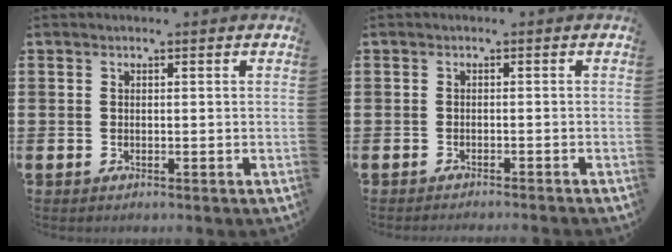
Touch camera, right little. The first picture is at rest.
{"total": 0.8, "force": [-0.8, -0.2, 0.0], "torque": [0.001, 0.001, -0.016]}